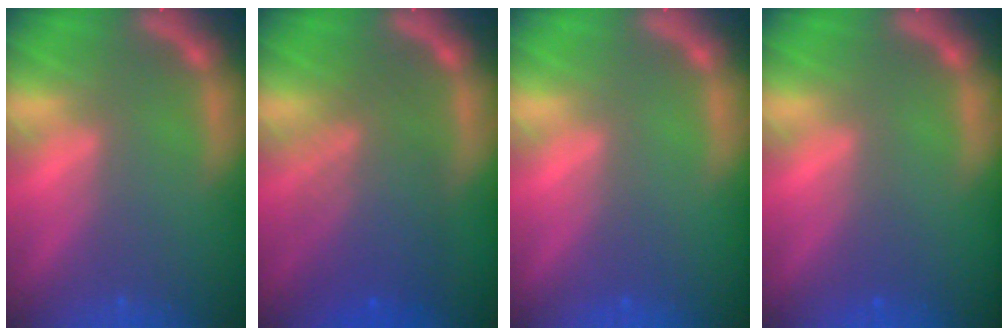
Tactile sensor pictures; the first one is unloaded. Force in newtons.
{"total": 7.1}
{"total": 1.0}
{"total": 1.0}